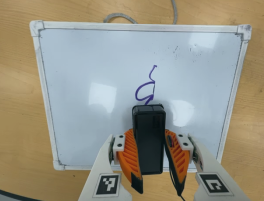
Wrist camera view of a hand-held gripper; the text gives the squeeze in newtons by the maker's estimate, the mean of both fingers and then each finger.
{"total": 7.7, "left": 6.9, "right": 8.5}